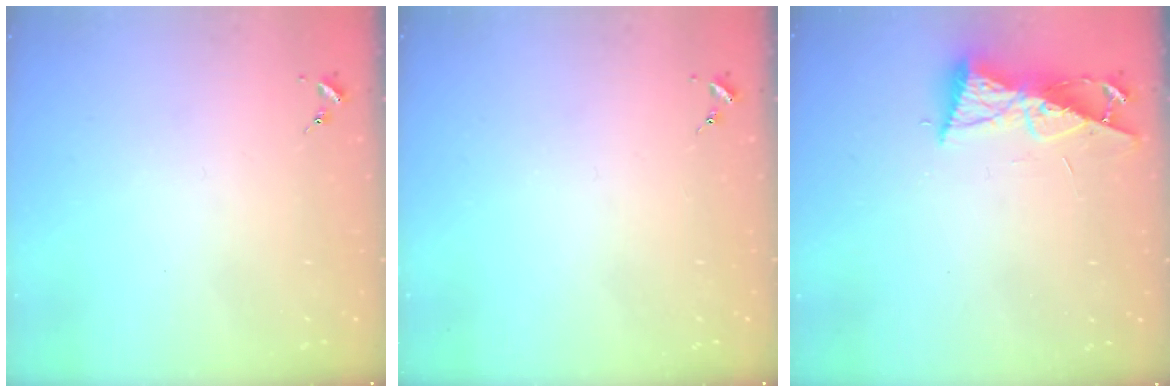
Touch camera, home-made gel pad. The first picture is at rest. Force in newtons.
{"total": 0.0}
{"total": 8.7, "press": 8.7, "slide": 0.8}